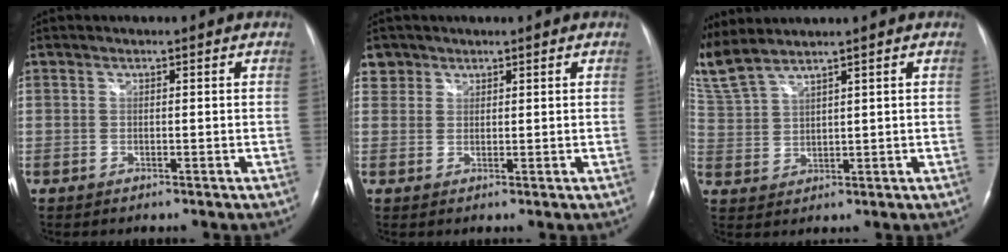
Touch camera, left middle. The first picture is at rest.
{"total": 2.5, "force": [1.6, 1.8, -0.3], "torque": [0.017, 0.006, 0.025]}
{"total": 8.5, "force": [7.5, 0.4, 4.1], "torque": [-0.114, 0.013, 0.166]}